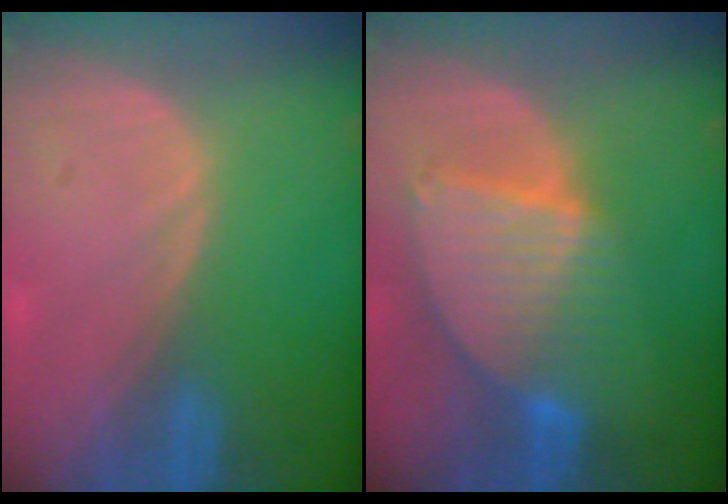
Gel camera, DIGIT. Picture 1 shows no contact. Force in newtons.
{"total": 8.5, "press": 7.5, "slide": 4.0}